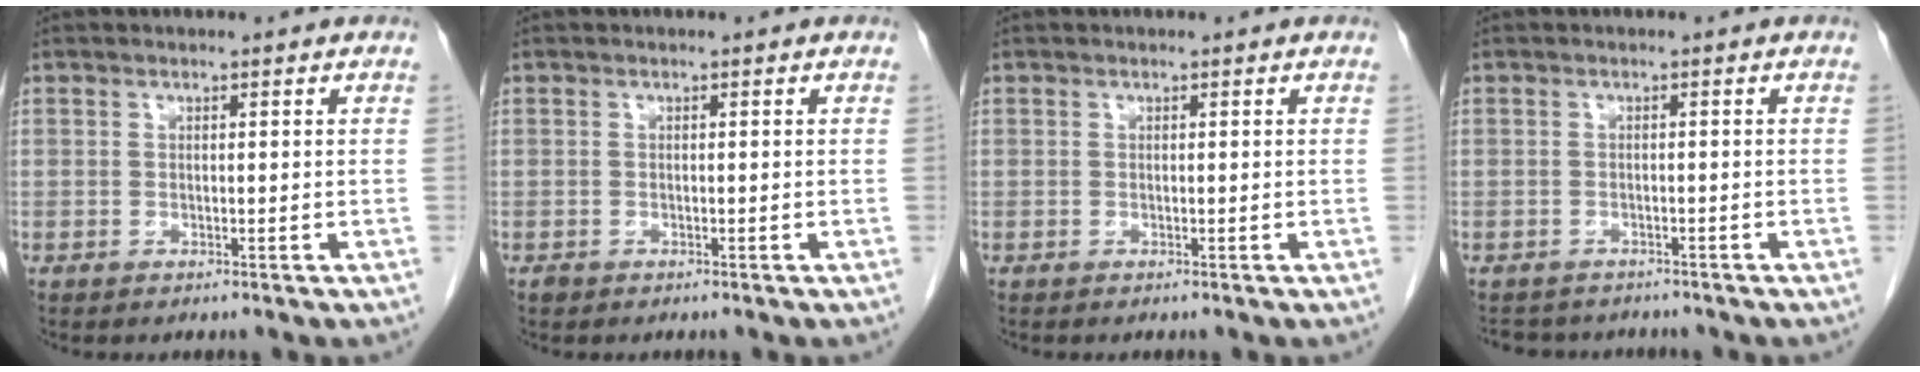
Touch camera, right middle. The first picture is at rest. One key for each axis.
{"total": 0.5, "fx": -0.4, "fy": 0.3, "fz": 0.1, "tx": -0.004, "ty": 0.001, "tz": -0.007}
{"total": 0.0}
{"total": 5.6, "fx": -5.1, "fy": 2.0, "fz": 0.9, "tx": -0.013, "ty": -0.002, "tz": -0.068}